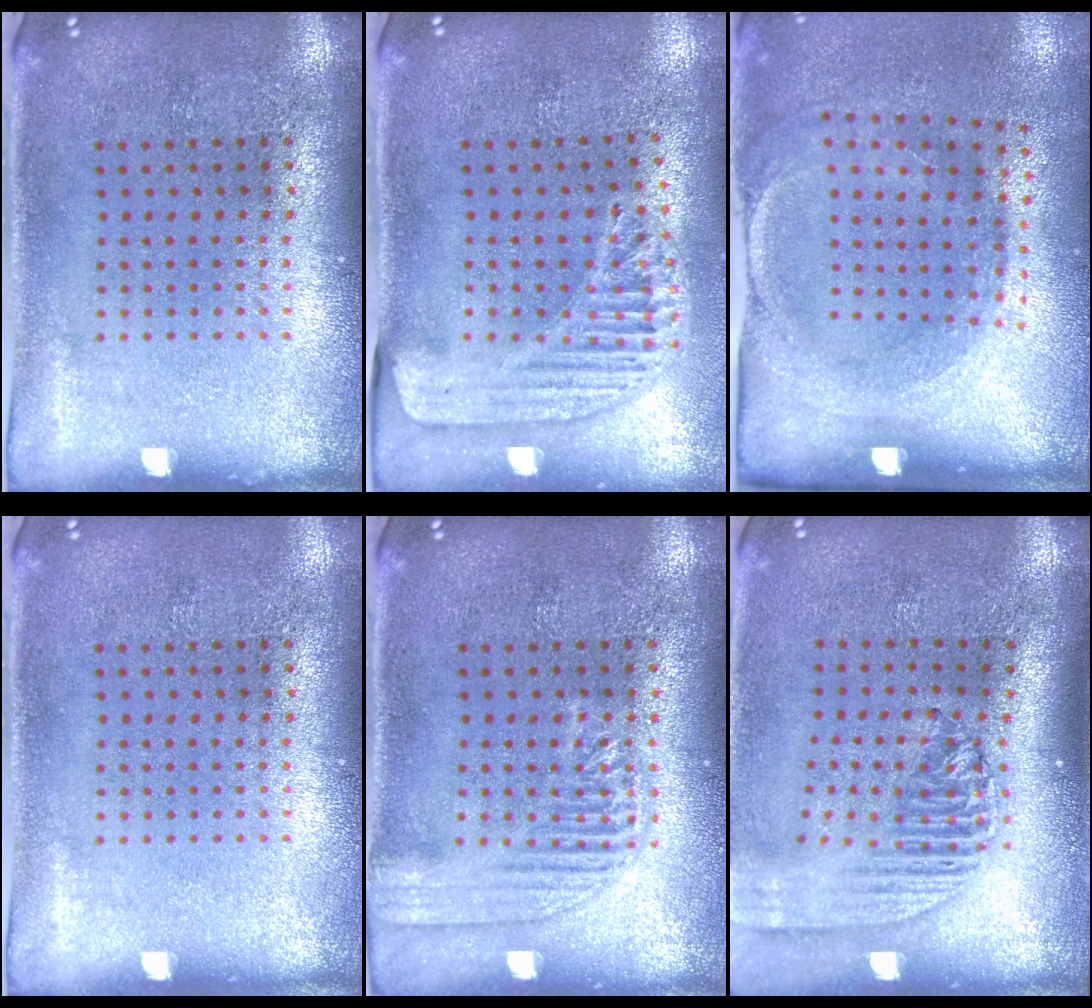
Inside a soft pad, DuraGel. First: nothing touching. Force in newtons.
{"total": 1.5, "press": 1.5, "slide": 0.3}
{"total": 1.7, "press": 1.2, "slide": 1.1}
{"total": 0.0}
{"total": 2.3, "press": 2.3, "slide": 0.4}
{"total": 2.2, "press": 1.7, "slide": 1.4}